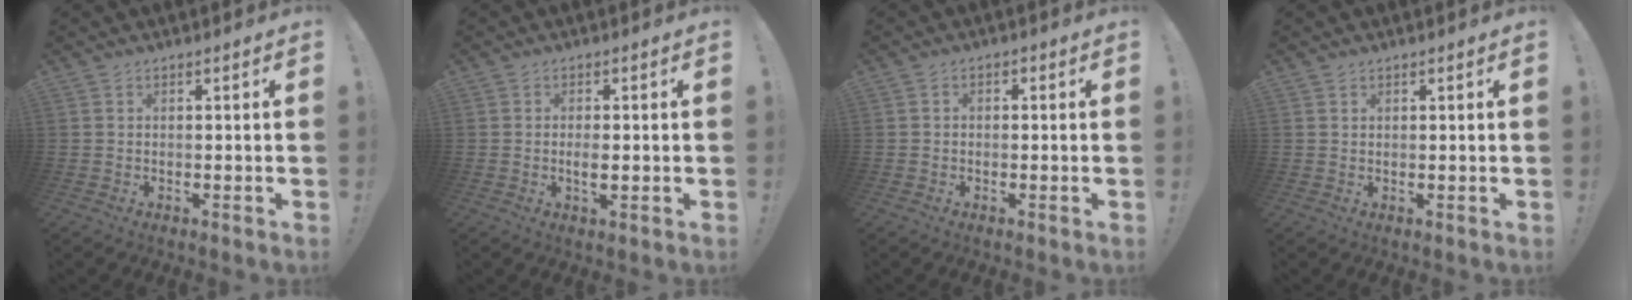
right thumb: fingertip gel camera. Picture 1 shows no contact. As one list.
[{"total": 2.7, "force": [-0.3, 1.0, 2.5], "torque": [-0.041, -0.002, -0.008]}, {"total": 1.5, "force": [-0.9, 1.0, 0.6], "torque": [-0.009, 0.007, -0.017]}, {"total": 0.8, "force": [0.7, 0.4, 0.1], "torque": [0.003, -0.002, 0.012]}]